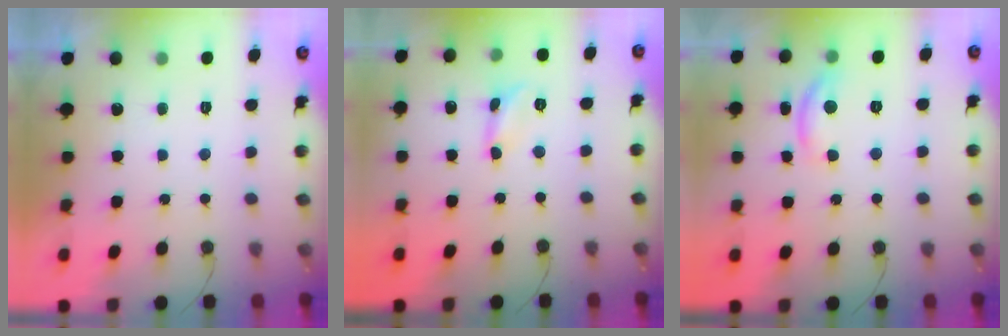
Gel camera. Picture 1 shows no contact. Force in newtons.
{"total": 2.6, "press": 2.6, "slide": 0.2}
{"total": 8.5, "press": 8.4, "slide": 0.6}